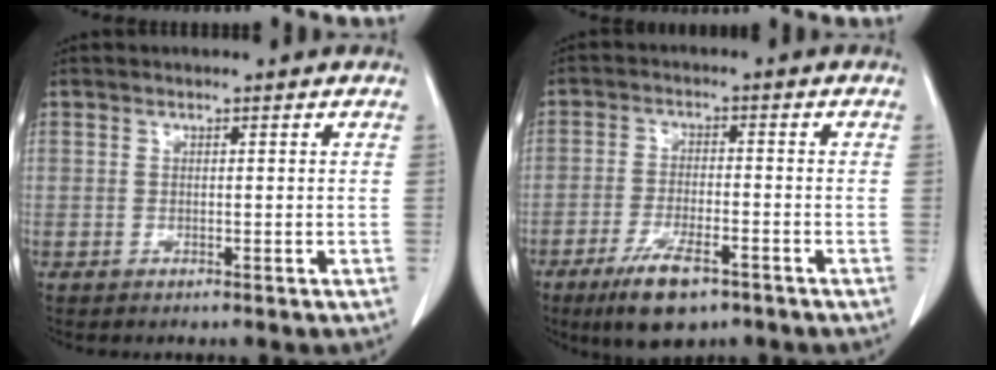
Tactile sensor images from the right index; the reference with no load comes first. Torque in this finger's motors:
{"motor_torque": [0.72, -0.57, 0.35, 0.10]}